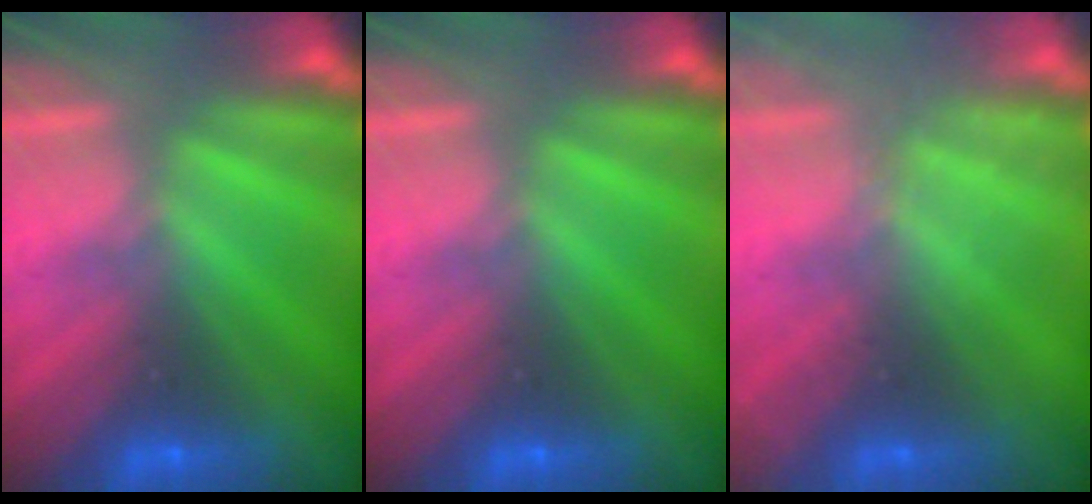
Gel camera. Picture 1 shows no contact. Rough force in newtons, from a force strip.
{"total": 0.0}
{"total": 2.2}